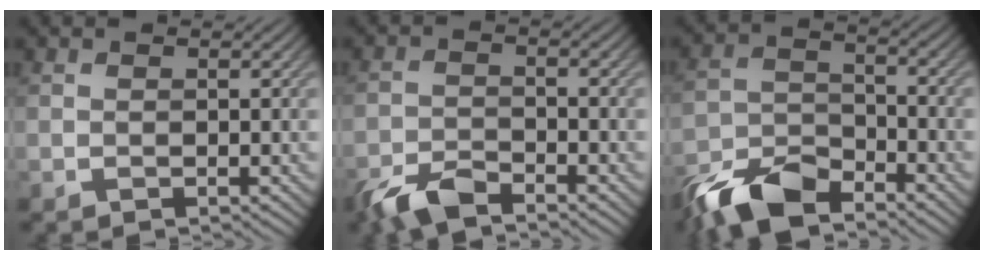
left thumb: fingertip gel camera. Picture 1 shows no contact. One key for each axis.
{"total": 4.9, "fx": -4.1, "fy": 1.3, "fz": 2.4, "tx": -0.049, "ty": -0.004, "tz": -0.086}
{"total": 10.2, "fx": -8.1, "fy": 3.8, "fz": 5.0, "tx": -0.095, "ty": -0.004, "tz": -0.168}